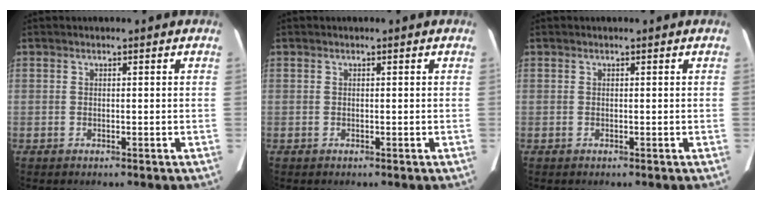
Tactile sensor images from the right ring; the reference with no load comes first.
{"total": 0.0}
{"total": 0.0}